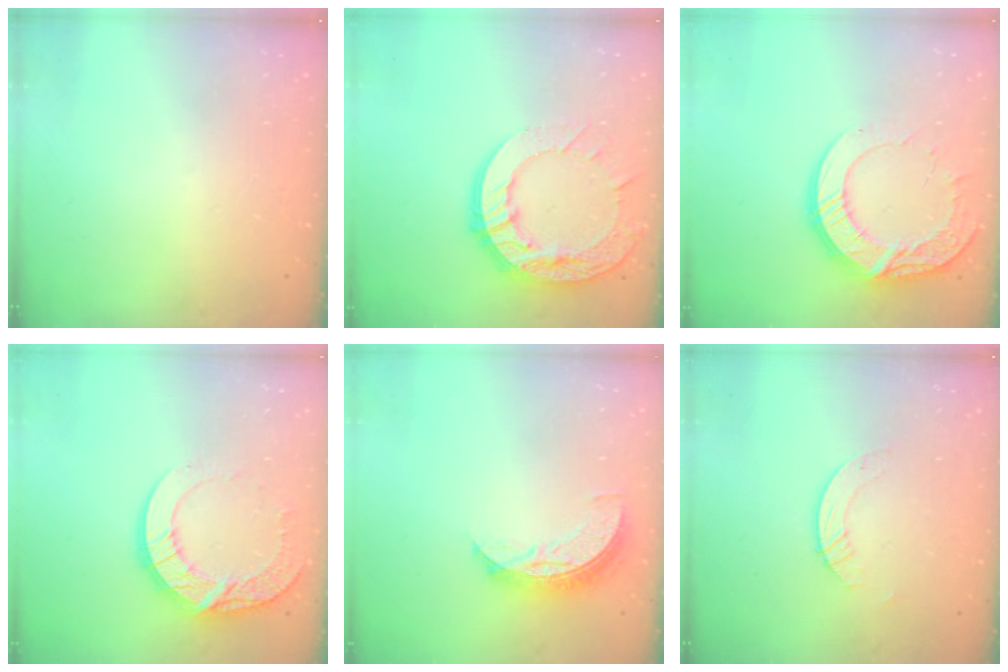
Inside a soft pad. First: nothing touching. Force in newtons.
{"total": 20.5, "press": 20.5, "slide": 1.9}
{"total": 15.6, "press": 15.5, "slide": 1.2}
{"total": 14.4, "press": 14.4, "slide": 1.4}
{"total": 8.4, "press": 8.4, "slide": 0.4}
{"total": 2.8, "press": 2.8, "slide": 0.2}